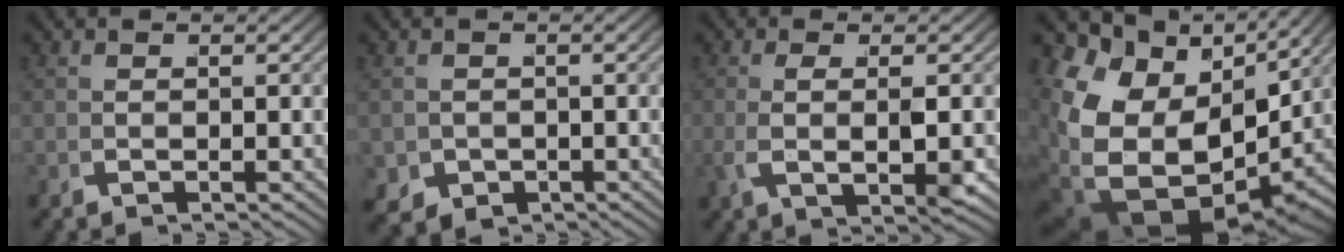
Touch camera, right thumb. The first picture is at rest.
{"total": 4.2, "force": [-1.9, 3.3, 1.8], "torque": [-0.039, -0.034, -0.012]}
{"total": 3.8, "force": [0.0, 1.1, 3.7], "torque": [-0.081, -0.009, 0.011]}
{"total": 16.4, "force": [-0.9, 10.7, 12.4], "torque": [-0.280, -0.069, 0.032]}